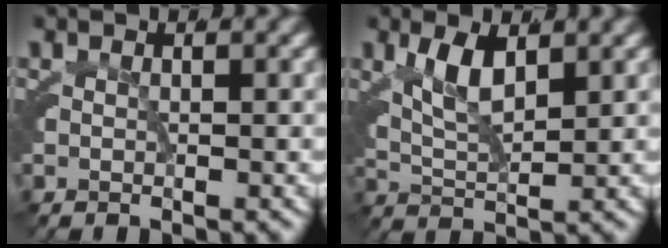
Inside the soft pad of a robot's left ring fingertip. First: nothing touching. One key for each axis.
{"total": 3.2, "fx": 1.0, "fy": 1.5, "fz": 2.6, "tx": -0.057, "ty": -0.009, "tz": 0.023}